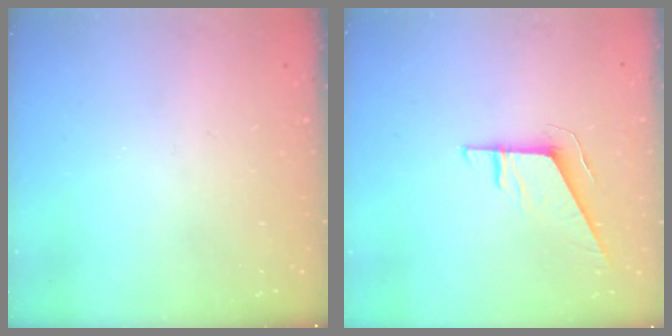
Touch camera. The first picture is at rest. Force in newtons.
{"total": 8.0, "press": 7.9, "slide": 0.3}